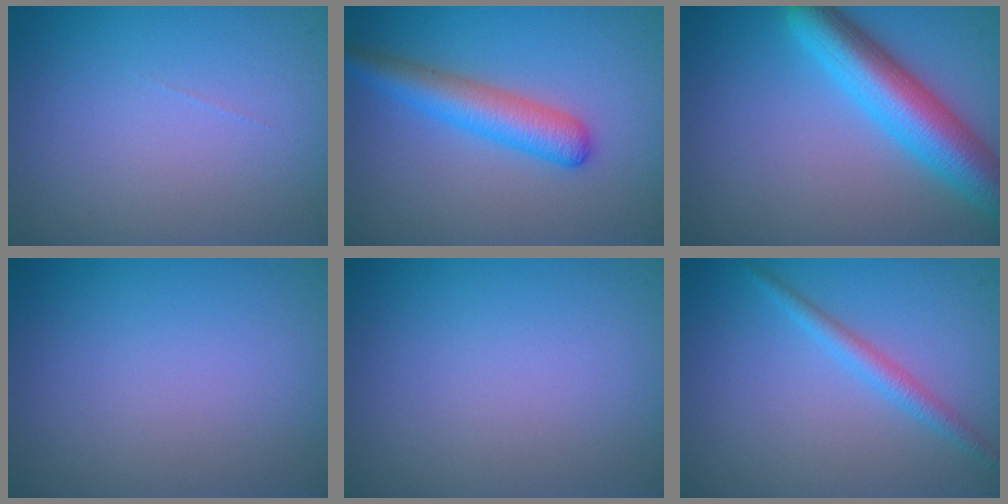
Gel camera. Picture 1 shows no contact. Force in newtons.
{"total": 4.1, "press": 4.1, "slide": 0.1}
{"total": 7.5, "press": 7.5, "slide": 0.3}
{"total": 0.0}
{"total": 0.0}
{"total": 2.0, "press": 2.0, "slide": 0.0}